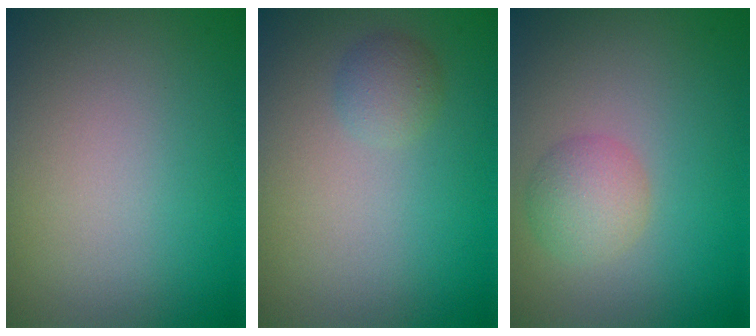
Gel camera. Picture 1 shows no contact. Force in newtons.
{"total": 1.4, "press": 1.4, "slide": 0.0}
{"total": 2.5, "press": 2.5, "slide": 0.1}